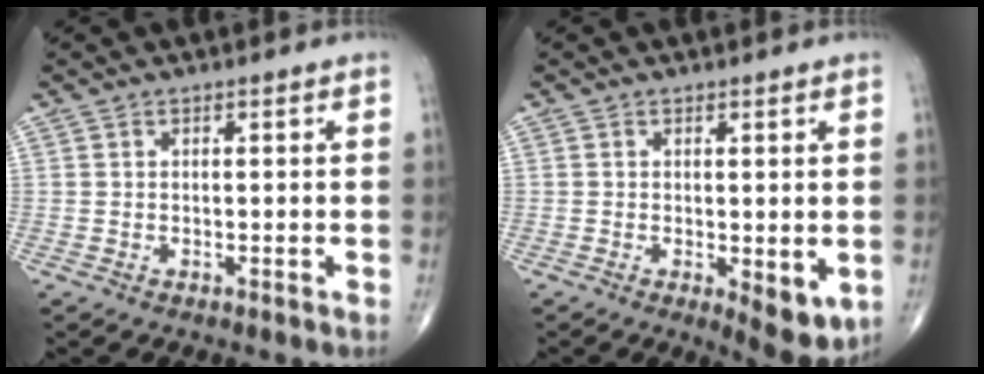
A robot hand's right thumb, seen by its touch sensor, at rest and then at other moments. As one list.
[{"total": 6.2, "force": [-1.2, 2.5, 5.6], "torque": [-0.066, -0.017, -0.010]}]